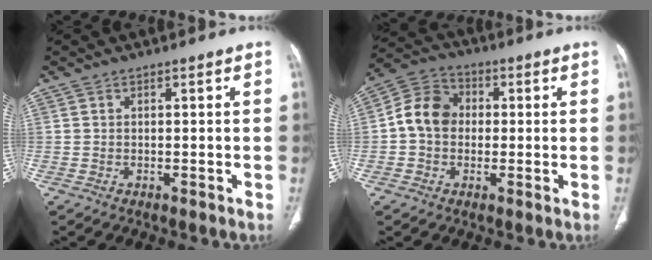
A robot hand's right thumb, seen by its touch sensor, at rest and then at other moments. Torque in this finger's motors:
{"motor_torque": [-0.01, 0.06, 0.22, 0.04, 0.07]}